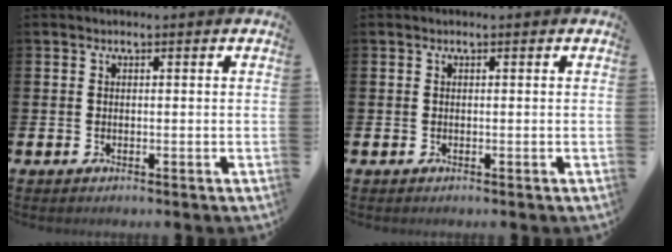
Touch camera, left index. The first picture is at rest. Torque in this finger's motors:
{"motor_torque": [0.00, 0.00, 0.00, 0.00]}